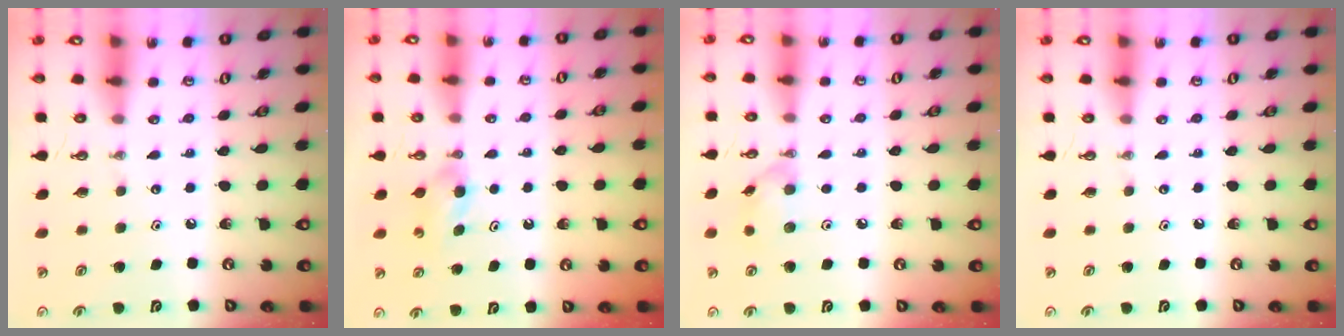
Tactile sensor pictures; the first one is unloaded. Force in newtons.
{"total": 3.1, "press": 3.1, "slide": 0.3}
{"total": 9.0, "press": 9.0, "slide": 0.1}
{"total": 0.0}